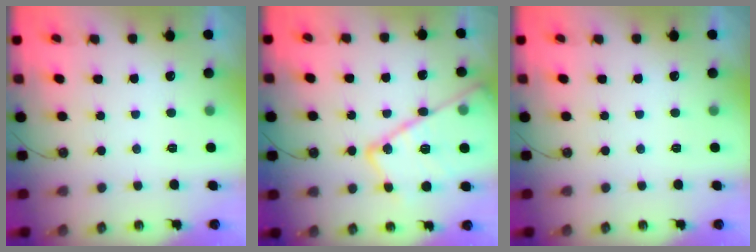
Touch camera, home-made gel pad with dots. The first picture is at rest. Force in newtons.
{"total": 22.7, "press": 22.7, "slide": 1.9}
{"total": 0.0}